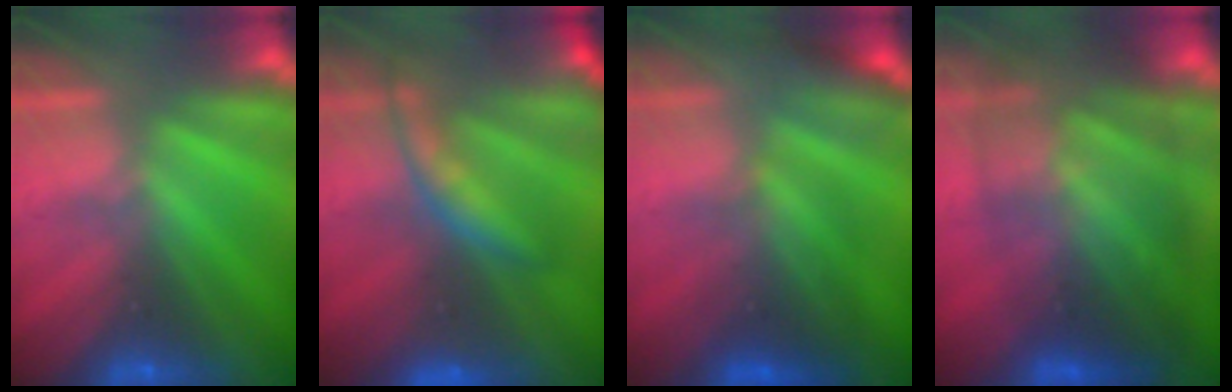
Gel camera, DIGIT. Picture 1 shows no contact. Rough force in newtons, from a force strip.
{"total": 7.4}
{"total": 2.3}
{"total": 7.8}